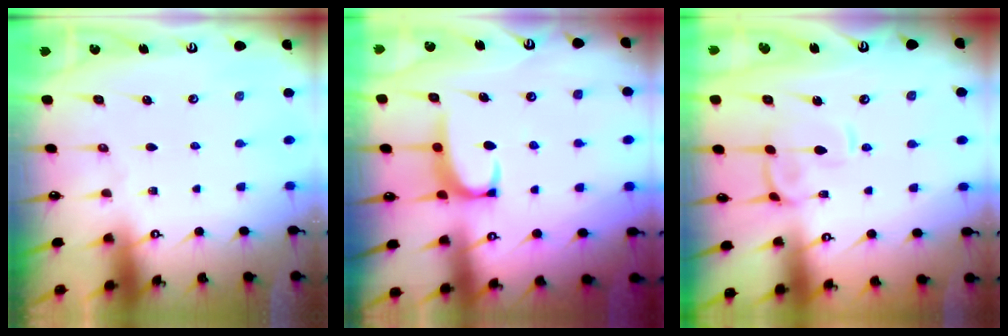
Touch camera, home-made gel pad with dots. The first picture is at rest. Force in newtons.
{"total": 2.2, "press": 2.1, "slide": 0.6}
{"total": 1.7, "press": 1.5, "slide": 0.6}